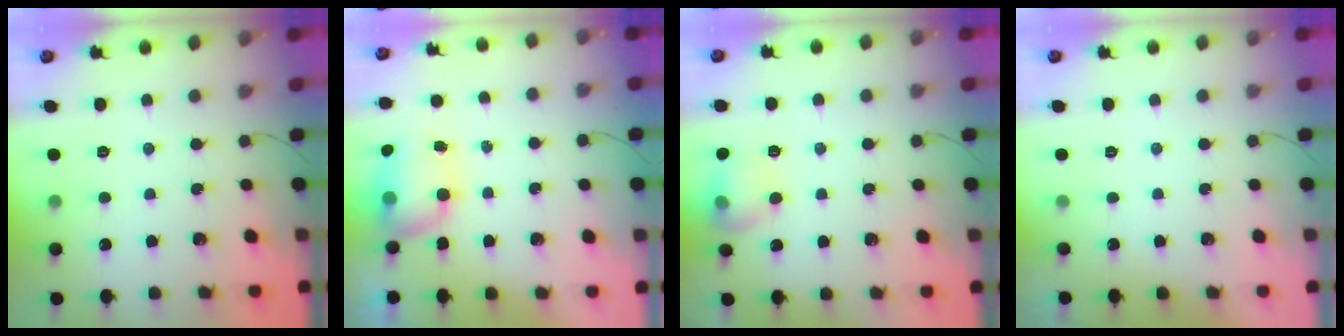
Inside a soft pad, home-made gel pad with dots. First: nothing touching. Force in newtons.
{"total": 7.0, "press": 7.0, "slide": 1.1}
{"total": 10.1, "press": 10.1, "slide": 0.6}
{"total": 0.0}